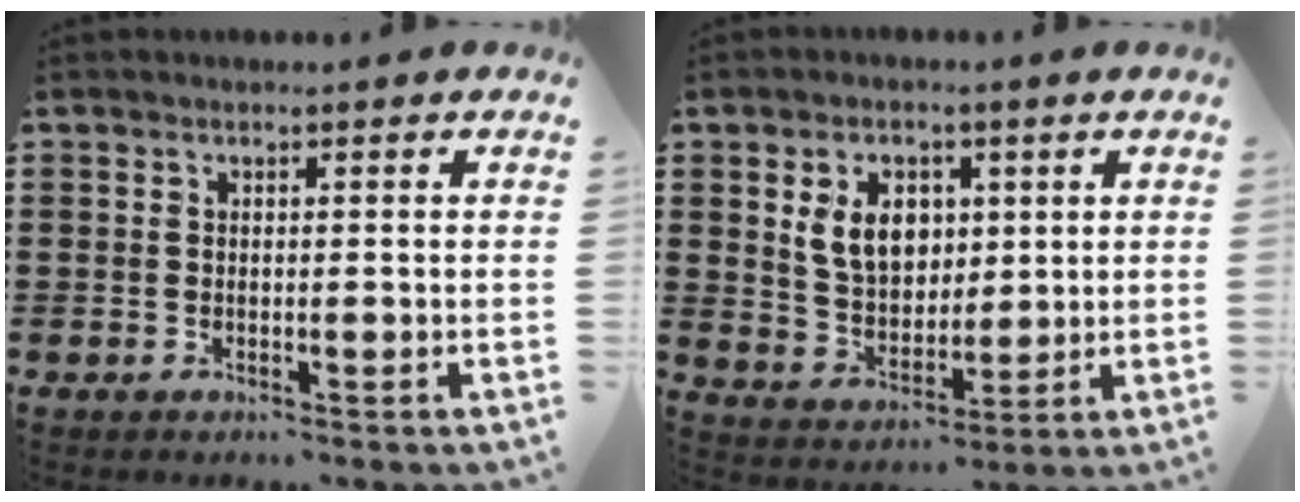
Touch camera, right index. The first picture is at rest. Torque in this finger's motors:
{"motor_torque": [0.82, -0.20, 0.44, 0.17]}